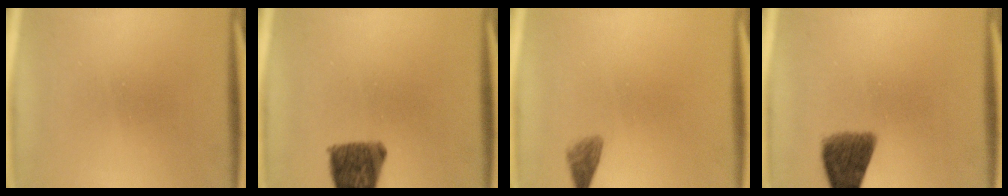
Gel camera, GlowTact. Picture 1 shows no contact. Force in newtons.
{"total": 10.1}
{"total": 1.9}
{"total": 8.1}